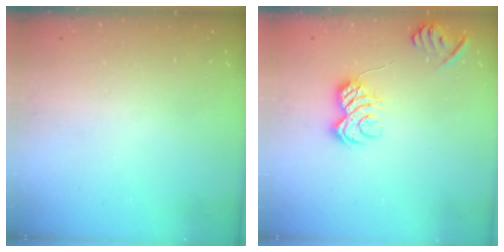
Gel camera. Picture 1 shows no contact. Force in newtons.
{"total": 8.7, "press": 8.6, "slide": 0.8}